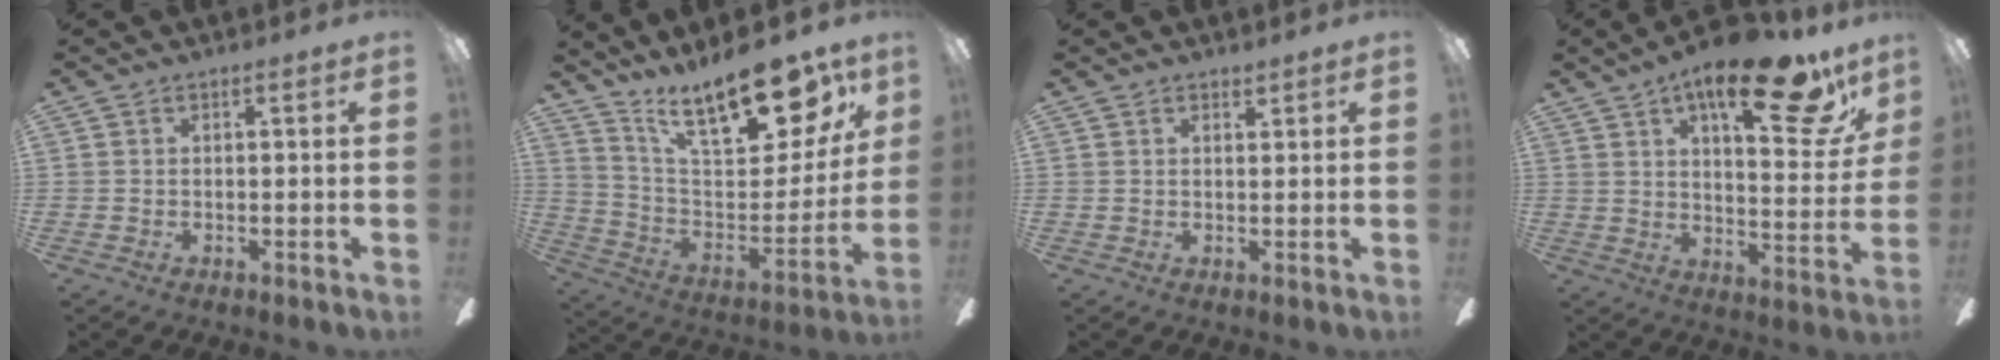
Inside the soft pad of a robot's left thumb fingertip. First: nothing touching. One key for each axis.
{"total": 22.1, "fx": 15.5, "fy": 8.4, "fz": 13.3, "tx": -0.205, "ty": -0.099, "tz": 0.265}
{"total": 1.6, "fx": 1.3, "fy": 0.8, "fz": 0.4, "tx": 0.008, "ty": -0.006, "tz": 0.022}
{"total": 22.2, "fx": 13.1, "fy": 7.9, "fz": 16.1, "tx": -0.228, "ty": -0.067, "tz": 0.202}